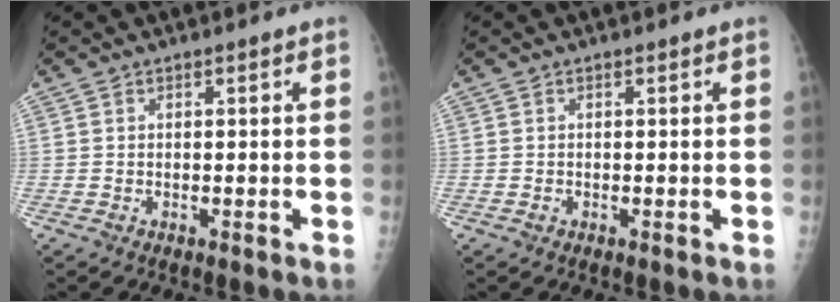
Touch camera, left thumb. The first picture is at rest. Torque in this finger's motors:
{"motor_torque": [-0.49, 0.04, -0.25, -0.18, 0.06]}